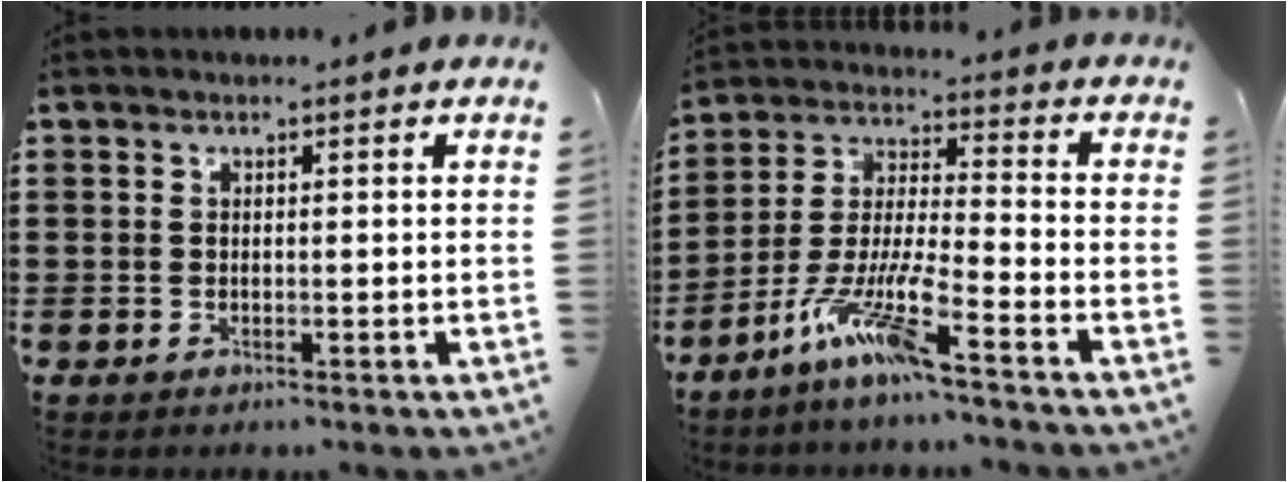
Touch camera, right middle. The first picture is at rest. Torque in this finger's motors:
{"motor_torque": [1.51, -0.63, 0.74, 0.21]}